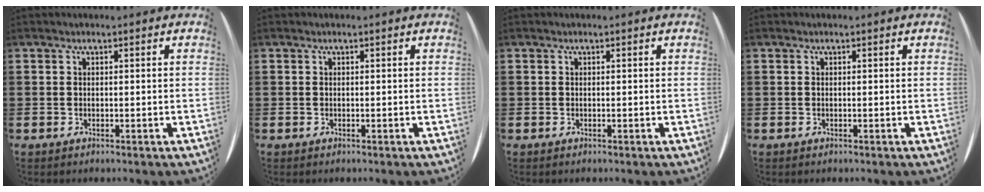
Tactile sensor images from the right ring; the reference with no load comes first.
{"total": 0.0}
{"total": 0.0}
{"total": 0.0}